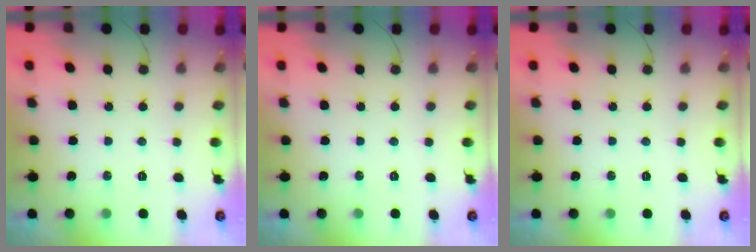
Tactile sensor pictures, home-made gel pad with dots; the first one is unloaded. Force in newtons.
{"total": 0.0}
{"total": 0.0}